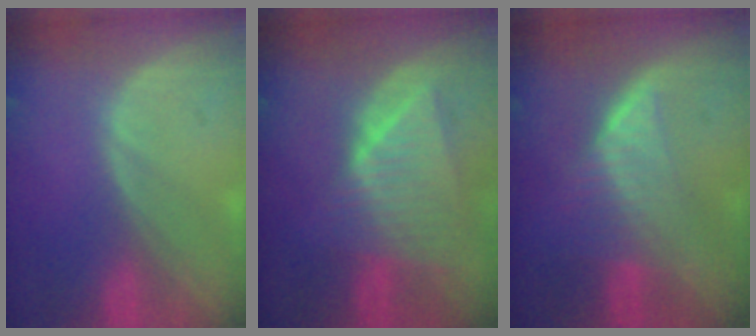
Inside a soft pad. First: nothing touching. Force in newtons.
{"total": 9.1, "press": 8.0, "slide": 4.4}
{"total": 6.5, "press": 5.8, "slide": 3.0}